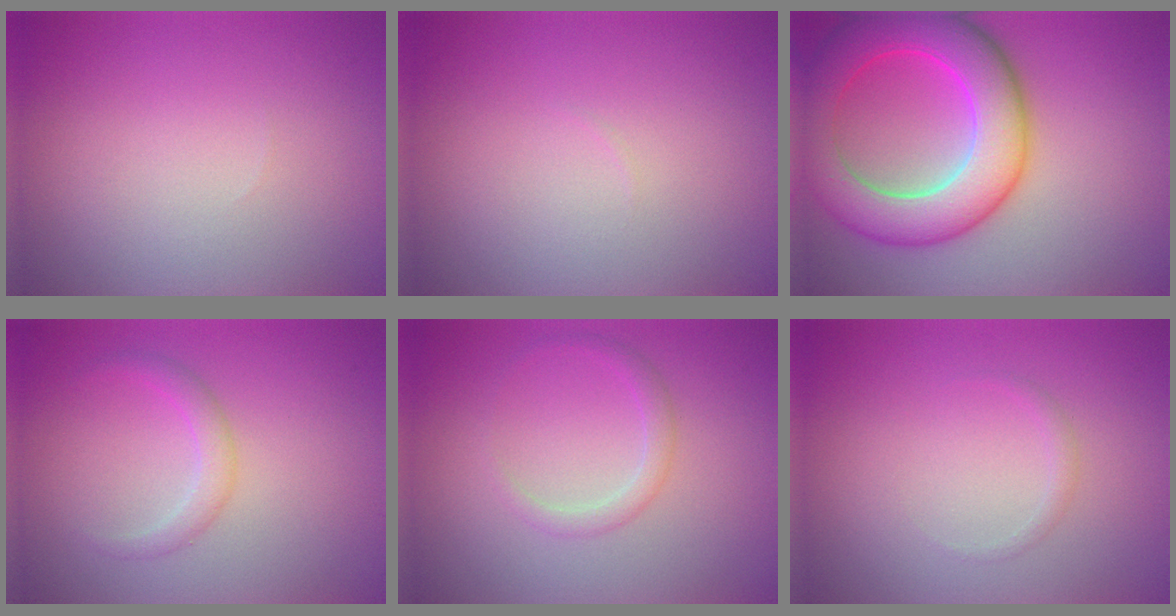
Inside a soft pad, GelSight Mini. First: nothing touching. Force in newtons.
{"total": 0.0}
{"total": 9.3, "press": 9.3, "slide": 0.0}
{"total": 1.6, "press": 1.6, "slide": 0.0}
{"total": 1.4, "press": 1.4, "slide": 0.0}
{"total": 0.8, "press": 0.8, "slide": 0.0}